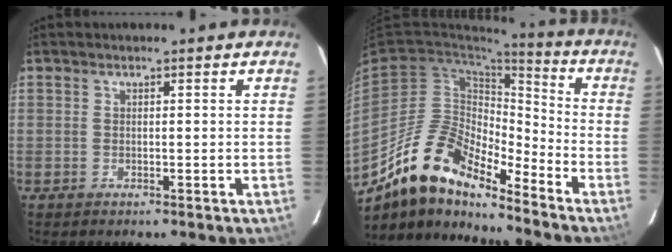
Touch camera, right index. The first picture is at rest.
{"total": 16.5, "force": [-13.2, 4.6, 8.8], "torque": [-0.156, -0.006, -0.256]}